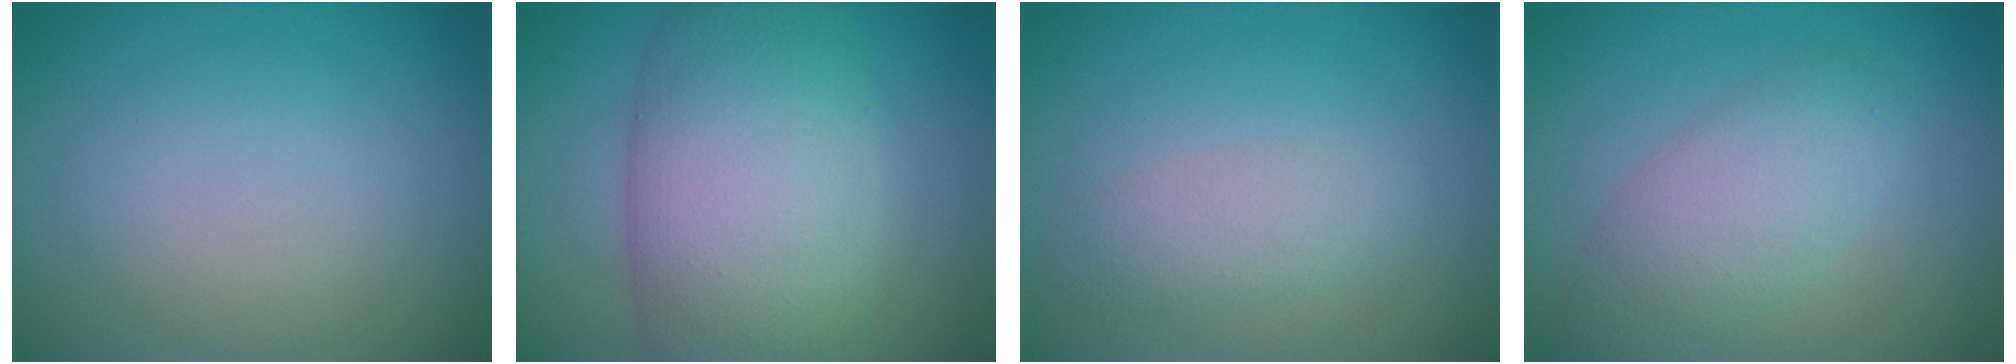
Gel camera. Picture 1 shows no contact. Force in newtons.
{"total": 11.2, "press": 11.2, "slide": 0.6}
{"total": 2.3, "press": 2.3, "slide": 0.1}
{"total": 4.5, "press": 4.5, "slide": 0.4}